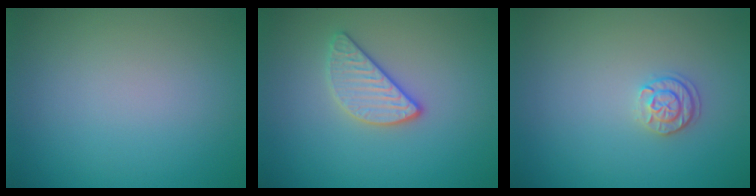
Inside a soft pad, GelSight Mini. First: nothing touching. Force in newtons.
{"total": 2.6, "press": 2.5, "slide": 0.8}
{"total": 1.7, "press": 1.6, "slide": 0.4}